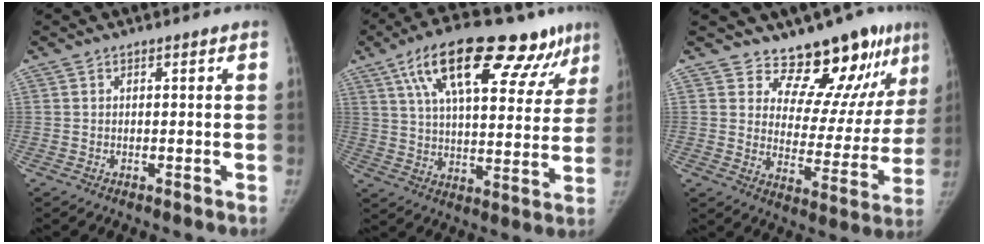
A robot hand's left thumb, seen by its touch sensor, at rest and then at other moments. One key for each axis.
{"total": 25.7, "fx": 14.3, "fy": 10.6, "fz": 18.5, "tx": -0.246, "ty": 0.000, "tz": 0.221}
{"total": 14.9, "fx": 11.6, "fy": 5.8, "fz": 7.3, "tx": -0.046, "ty": -0.097, "tz": 0.165}